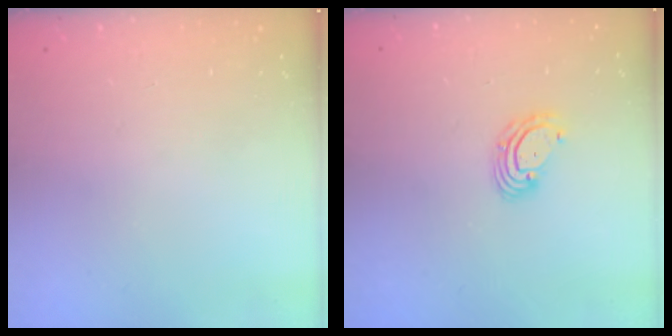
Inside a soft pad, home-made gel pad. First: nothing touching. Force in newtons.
{"total": 5.1, "press": 5.0, "slide": 0.6}